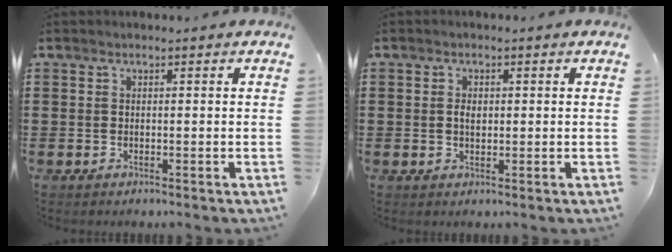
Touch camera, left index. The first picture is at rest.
{"total": 1.6, "force": [0.2, 0.9, 1.3], "torque": [-0.029, 0.006, 0.002]}